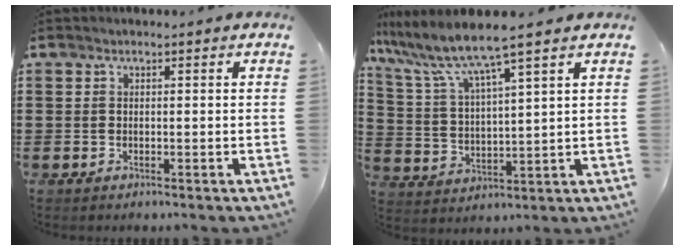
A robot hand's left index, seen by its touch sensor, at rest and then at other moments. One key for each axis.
{"total": 7.3, "fx": 5.9, "fy": -0.1, "fz": 4.3, "tx": -0.109, "ty": -0.035, "tz": 0.098}